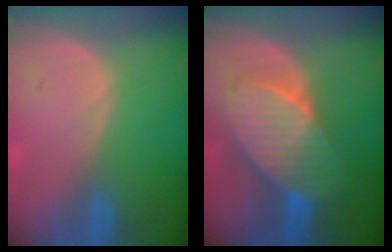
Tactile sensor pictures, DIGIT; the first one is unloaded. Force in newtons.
{"total": 8.2, "press": 8.2, "slide": 0.3}